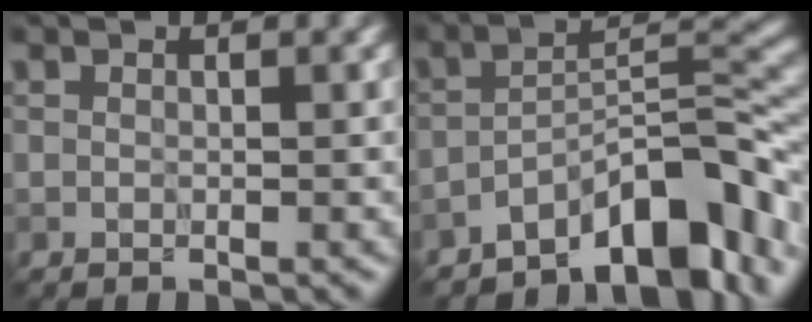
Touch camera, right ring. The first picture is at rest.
{"total": 9.6, "force": [-6.3, 3.1, 6.6], "torque": [-0.082, 0.018, -0.111]}